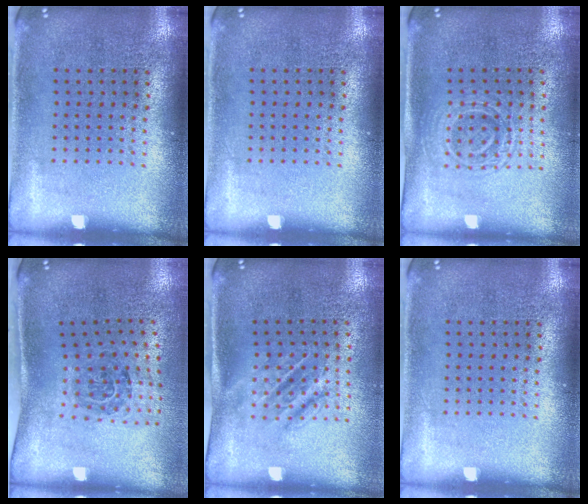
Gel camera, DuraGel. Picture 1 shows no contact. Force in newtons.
{"total": 0.0}
{"total": 1.5, "press": 1.4, "slide": 0.6}
{"total": 1.4, "press": 1.0, "slide": 1.0}
{"total": 1.6, "press": 1.2, "slide": 1.0}
{"total": 0.0}